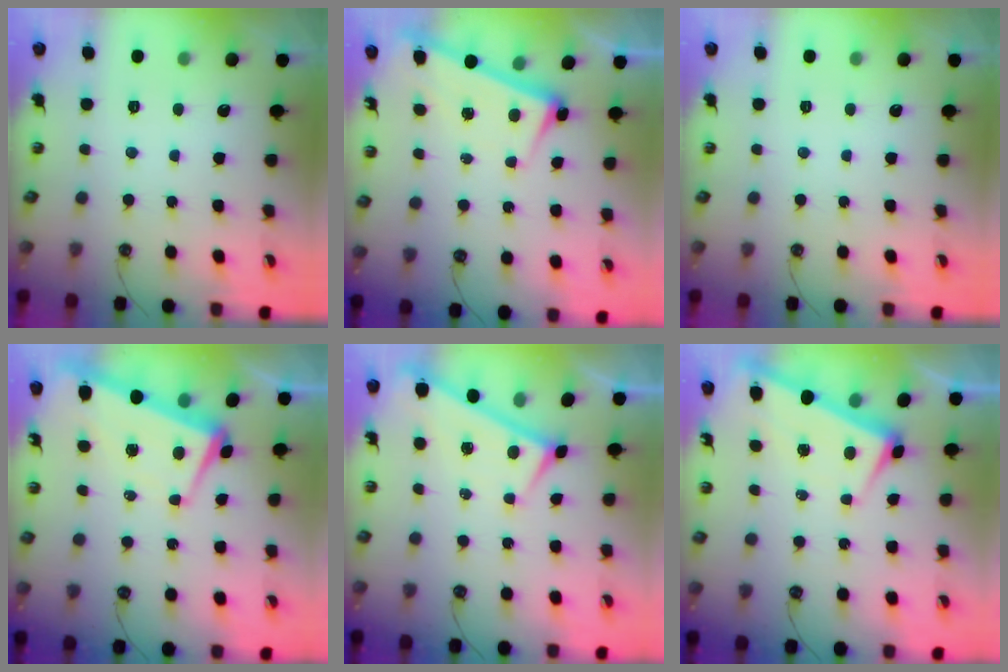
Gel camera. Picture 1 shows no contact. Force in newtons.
{"total": 2.6, "press": 2.5, "slide": 0.7}
{"total": 0.0}
{"total": 1.7, "press": 0.9, "slide": 1.4}
{"total": 0.0}
{"total": 1.9, "press": 1.8, "slide": 0.6}